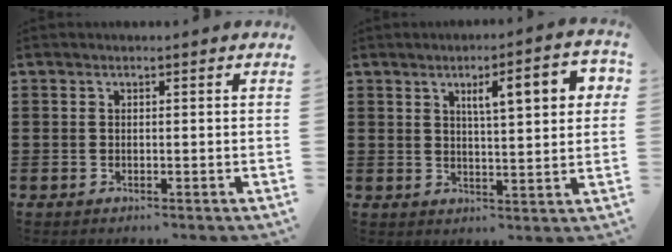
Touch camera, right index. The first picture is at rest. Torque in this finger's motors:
{"motor_torque": [1.23, 0.14, 0.78, 0.09]}